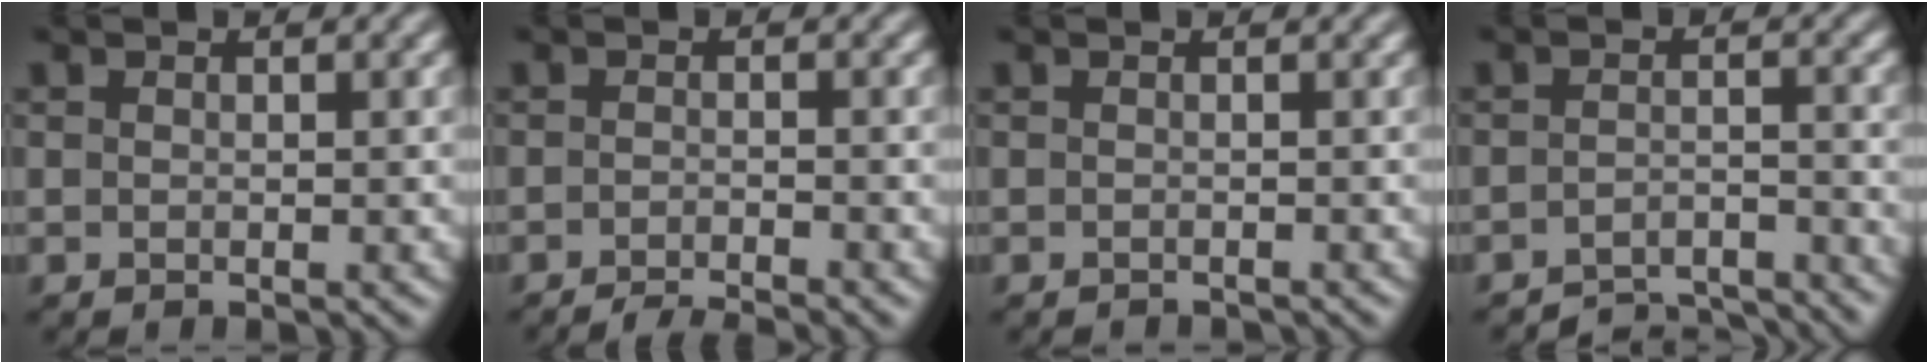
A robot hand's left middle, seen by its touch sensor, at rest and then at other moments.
{"total": 3.3, "force": [-2.9, 0.3, 1.5], "torque": [-0.023, -0.001, -0.053]}
{"total": 1.0, "force": [-0.7, 0.3, 0.5], "torque": [0.005, -0.008, -0.017]}
{"total": 5.0, "force": [-4.9, 0.4, 0.7], "torque": [-0.013, 0.000, -0.074]}